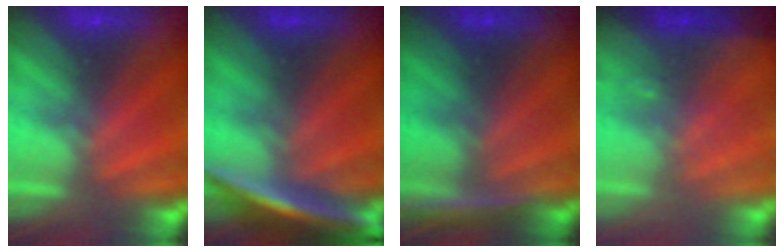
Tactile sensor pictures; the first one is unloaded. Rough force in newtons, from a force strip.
{"total": 6.9}
{"total": 1.3}
{"total": 2.7}